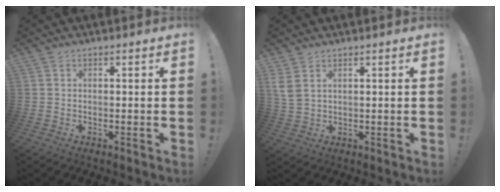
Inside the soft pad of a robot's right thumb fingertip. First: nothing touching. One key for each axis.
{"total": 4.1, "fx": 2.3, "fy": 2.1, "fz": 2.6, "tx": -0.056, "ty": -0.010, "tz": 0.044}